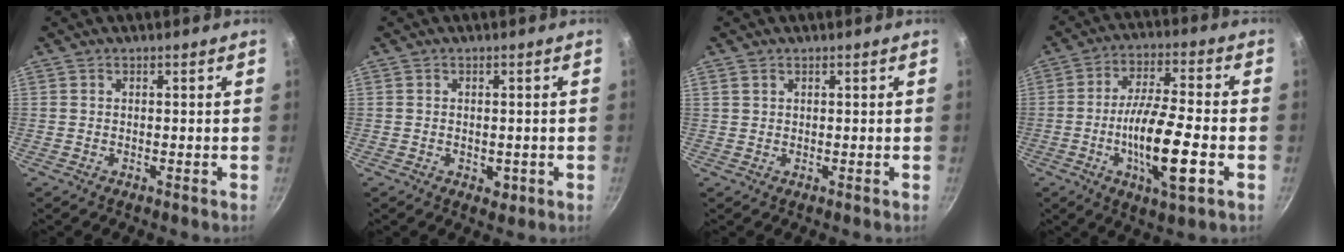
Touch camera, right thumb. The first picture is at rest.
{"total": 2.3, "force": [-0.5, 1.7, 1.5], "torque": [-0.017, -0.004, -0.006]}
{"total": 1.0, "force": [0.6, 0.7, 0.4], "torque": [-0.006, 0.002, 0.011]}
{"total": 14.8, "force": [-4.0, 3.7, 13.8], "torque": [-0.246, 0.016, -0.074]}